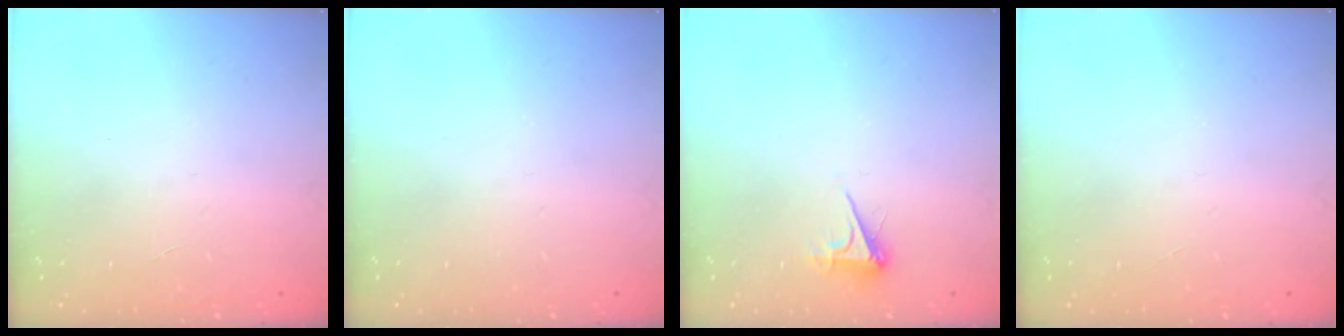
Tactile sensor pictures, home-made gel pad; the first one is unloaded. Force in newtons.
{"total": 0.0}
{"total": 3.4, "press": 3.4, "slide": 0.6}
{"total": 0.0}